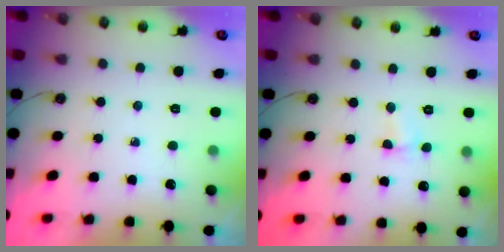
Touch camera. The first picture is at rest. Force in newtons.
{"total": 2.2, "press": 2.1, "slide": 0.5}